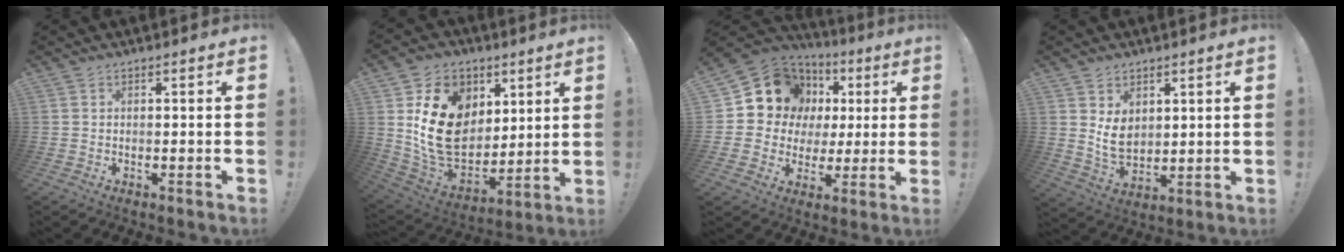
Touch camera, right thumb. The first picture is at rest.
{"total": 21.4, "force": [4.9, 16.3, 12.9], "torque": [-0.226, -0.021, 0.112]}
{"total": 12.4, "force": [5.3, 10.4, 4.0], "torque": [-0.068, -0.042, 0.119]}
{"total": 8.1, "force": [3.1, 6.3, 3.9], "torque": [-0.064, -0.023, 0.063]}